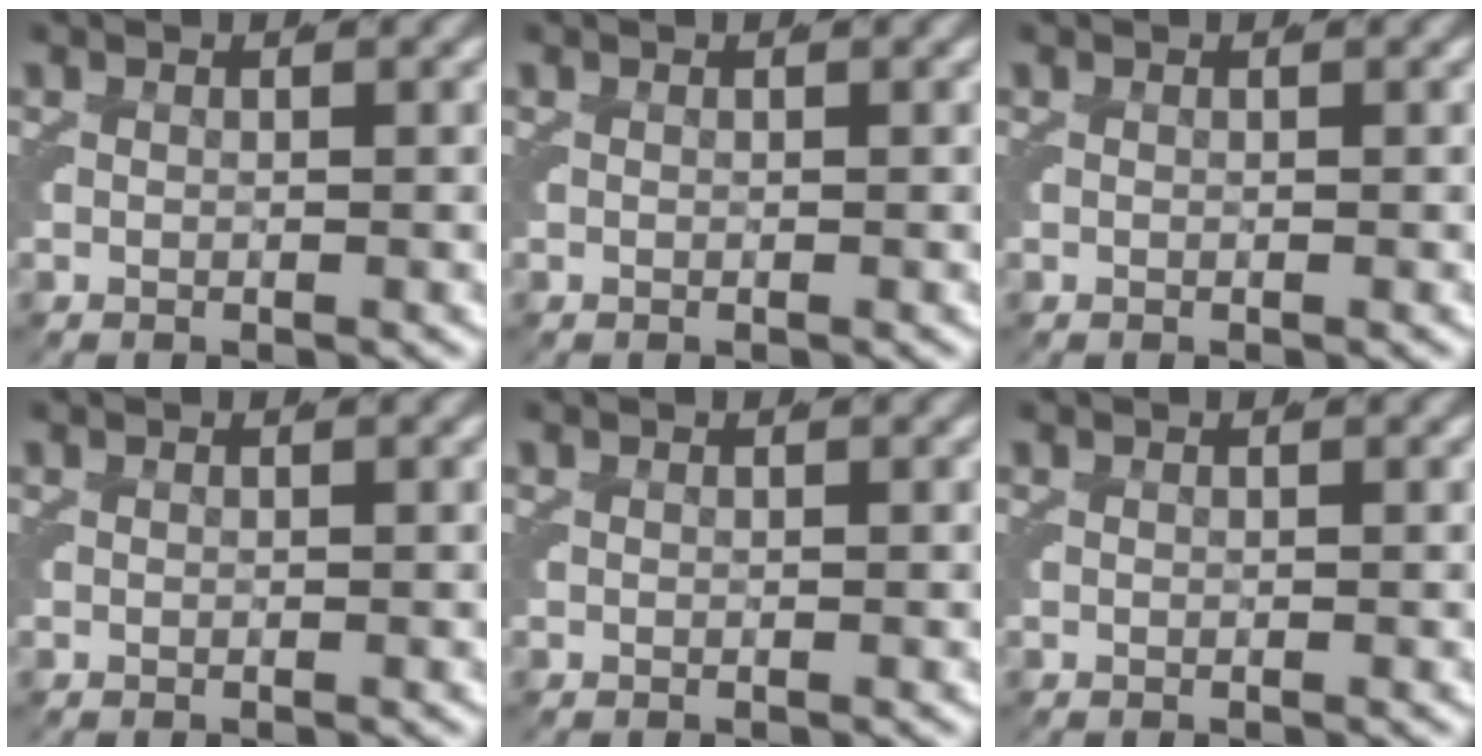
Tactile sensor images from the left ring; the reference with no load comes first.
{"total": 0.0}
{"total": 0.0}
{"total": 0.0}
{"total": 0.0}
{"total": 0.0}